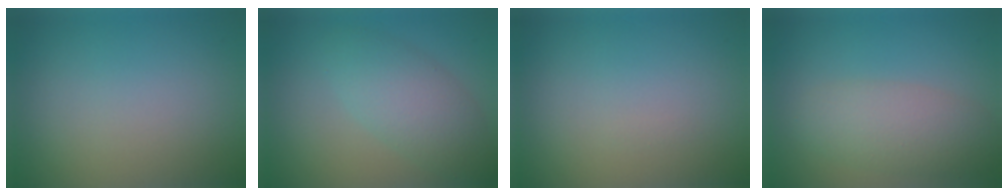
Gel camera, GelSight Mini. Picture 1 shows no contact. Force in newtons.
{"total": 4.1, "press": 4.1, "slide": 0.2}
{"total": 0.0}
{"total": 4.6, "press": 4.6, "slide": 0.2}